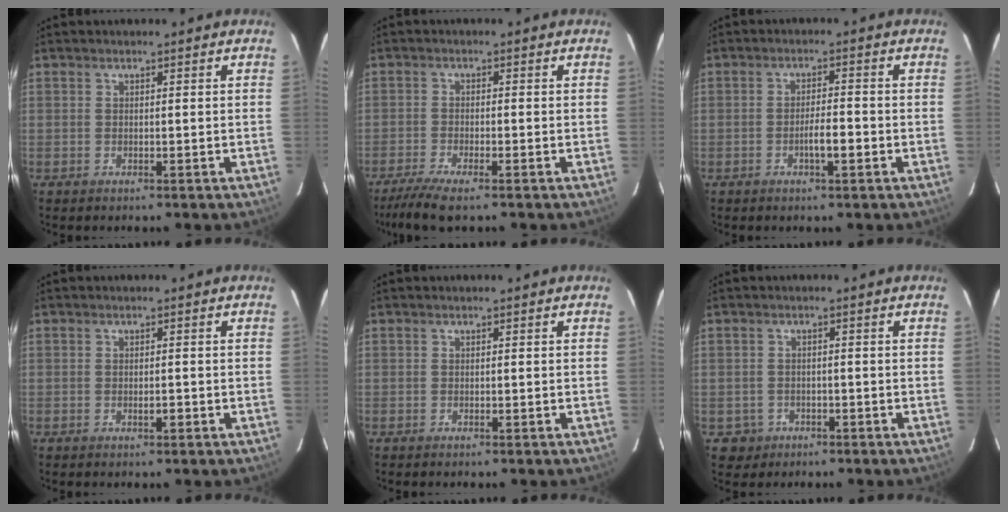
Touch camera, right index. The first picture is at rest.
{"total": 6.0, "force": [-4.5, 0.4, 3.9], "torque": [-0.071, -0.015, -0.077]}
{"total": 3.4, "force": [-1.3, 0.5, 3.1], "torque": [-0.051, 0.003, -0.022]}
{"total": 1.0, "force": [-0.4, 0.2, 0.9], "torque": [-0.017, 0.000, -0.005]}
{"total": 0.0}
{"total": 2.9, "force": [-1.1, 2.6, -0.1], "torque": [0.004, 0.010, -0.013]}